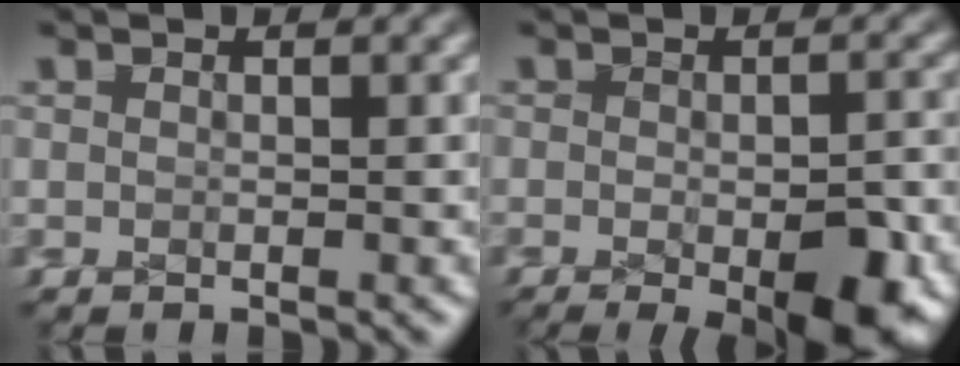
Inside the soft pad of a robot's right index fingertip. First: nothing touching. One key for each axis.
{"total": 6.1, "fx": -2.9, "fy": 2.6, "fz": 4.7, "tx": -0.067, "ty": -0.029, "tz": -0.033}